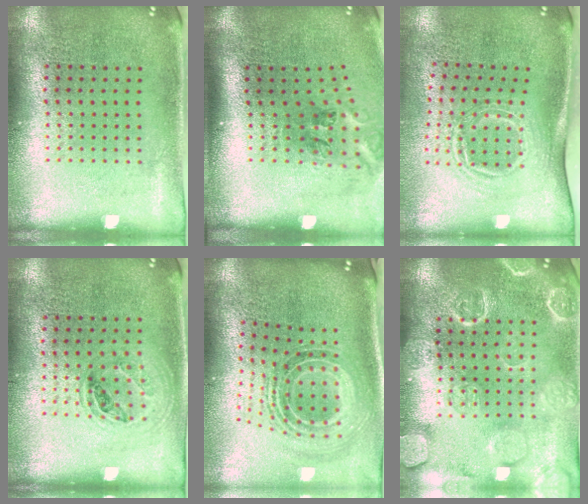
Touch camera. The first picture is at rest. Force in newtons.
{"total": 1.7, "press": 1.1, "slide": 1.2}
{"total": 1.7, "press": 1.2, "slide": 1.2}
{"total": 1.0, "press": 0.9, "slide": 0.3}
{"total": 1.7, "press": 1.3, "slide": 1.0}
{"total": 5.0, "press": 5.0, "slide": 0.8}